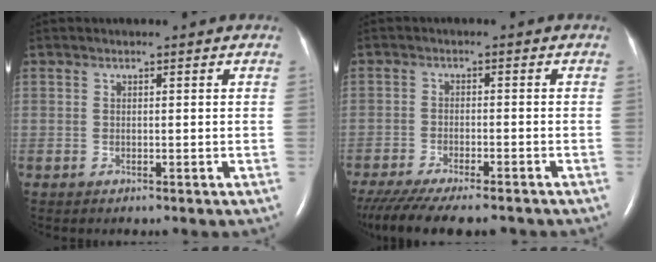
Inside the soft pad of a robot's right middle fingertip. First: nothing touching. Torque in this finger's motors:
{"motor_torque": [0.62, -0.65, 0.13, 0.06]}